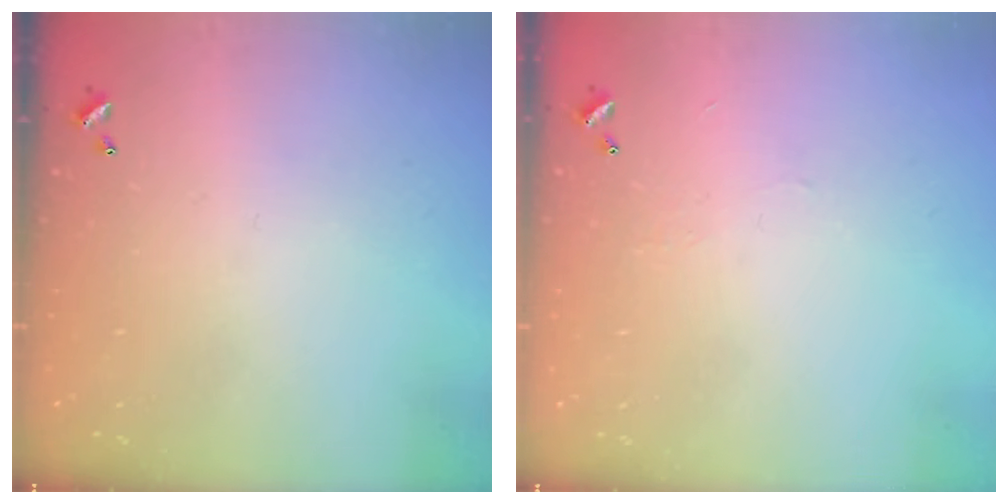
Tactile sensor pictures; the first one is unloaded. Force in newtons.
{"total": 2.3, "press": 2.3, "slide": 0.4}